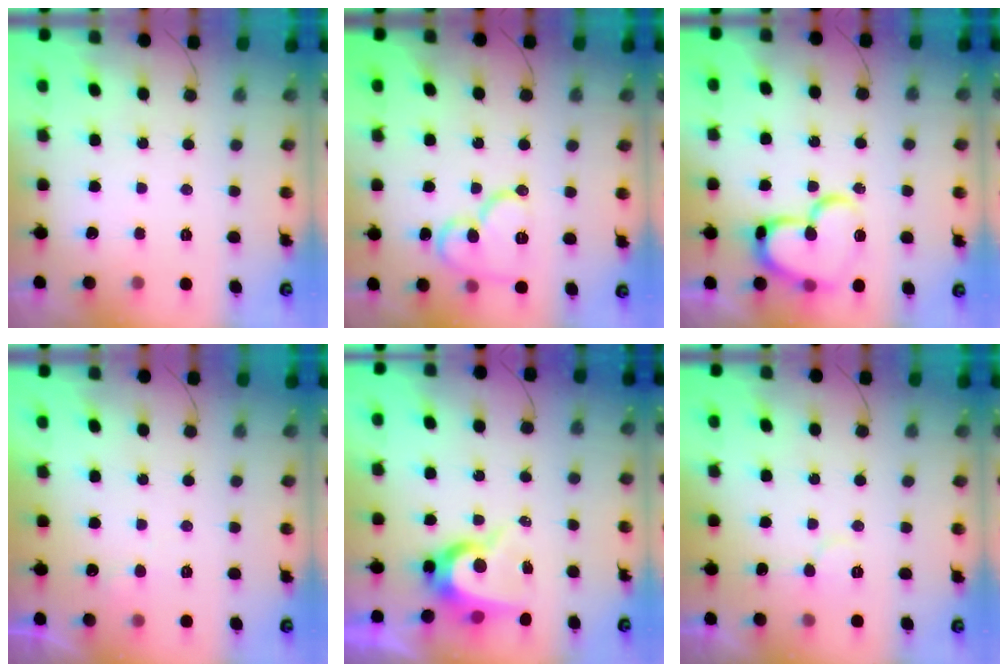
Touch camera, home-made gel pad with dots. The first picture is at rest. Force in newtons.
{"total": 13.6, "press": 13.5, "slide": 1.7}
{"total": 17.6, "press": 17.5, "slide": 1.4}
{"total": 3.9, "press": 3.9, "slide": 0.2}
{"total": 9.2, "press": 9.2, "slide": 0.6}
{"total": 6.6, "press": 6.6, "slide": 0.4}